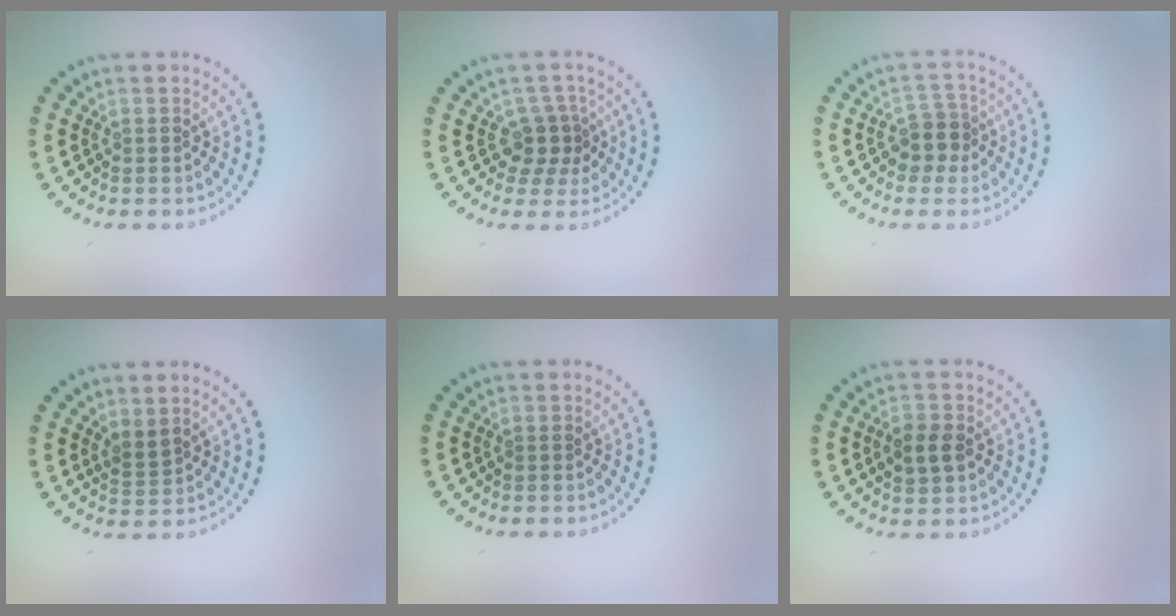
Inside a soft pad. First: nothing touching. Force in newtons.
{"total": 2.6, "press": 2.0, "slide": 1.7}
{"total": 2.6, "press": 2.3, "slide": 1.2}
{"total": 1.6, "press": 1.2, "slide": 1.0}
{"total": 0.0}
{"total": 2.6, "press": 2.6, "slide": 0.0}